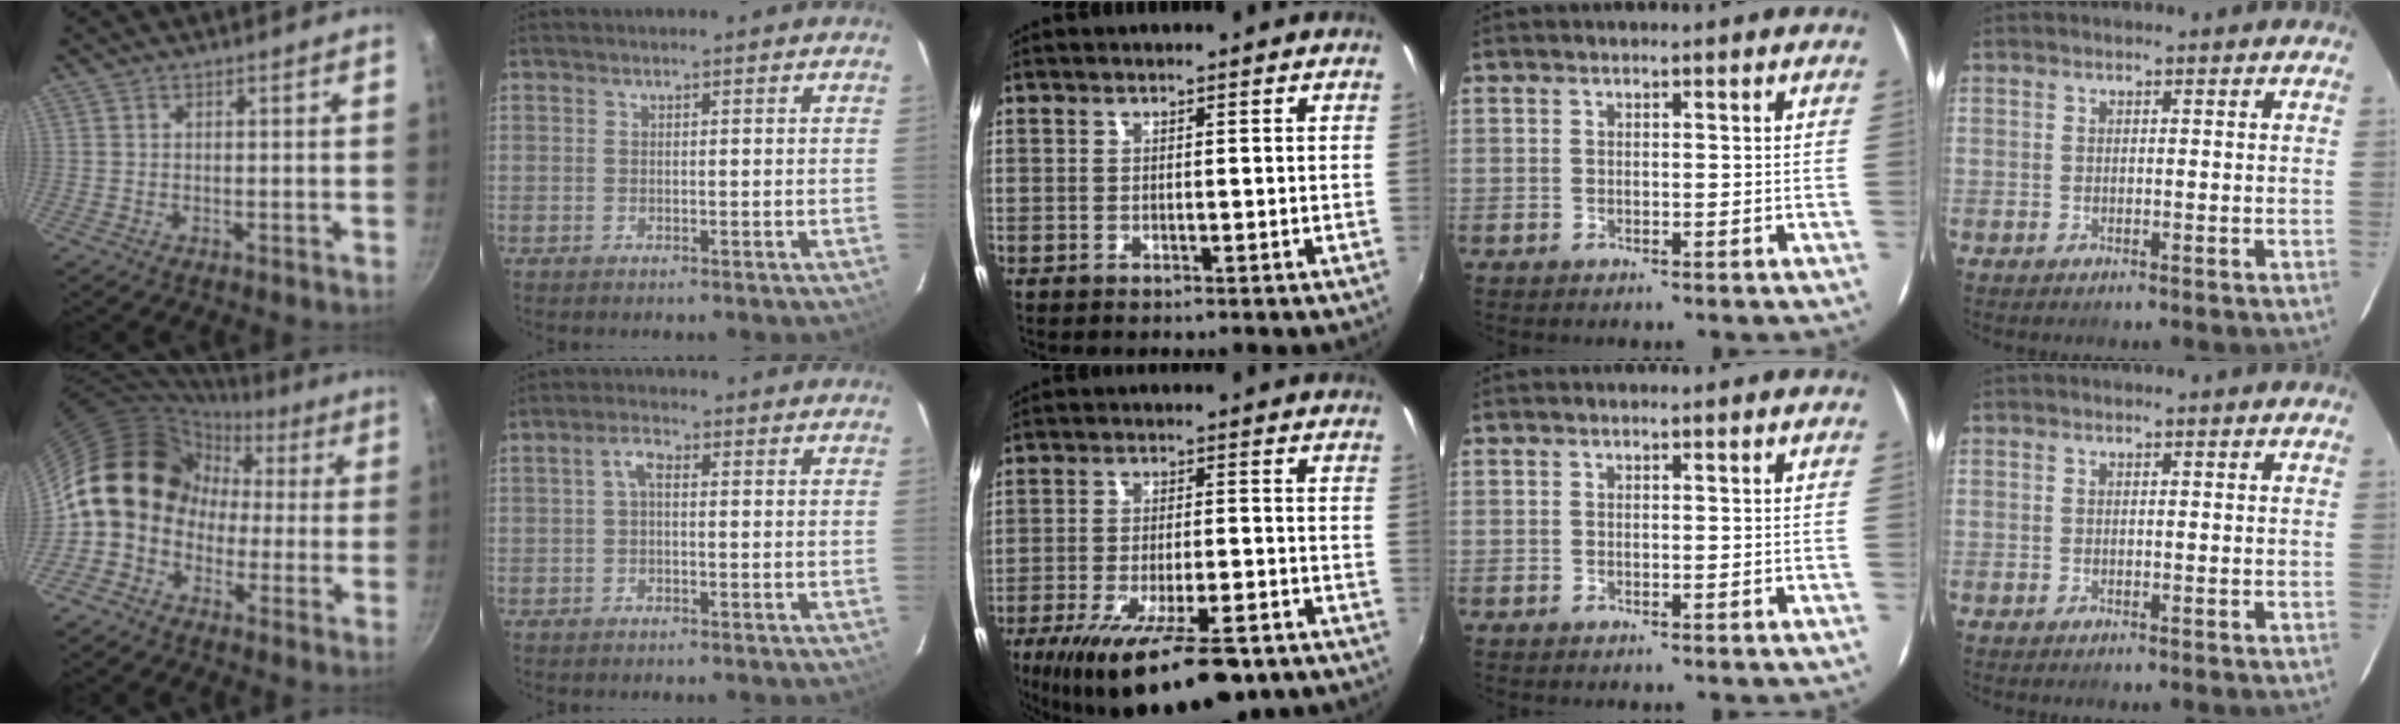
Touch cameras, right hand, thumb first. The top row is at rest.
{"thumb": {"total": 14.8, "force": [-1.1, 12.6, 7.7], "torque": [-0.082, 0.052, -0.042]}, "index": {"total": 2.5, "force": [-0.1, 1.2, 2.2], "torque": [-0.044, 0.012, 0.000]}, "middle": {"total": 19.3, "force": [-12.8, 5.7, 13.3], "torque": [-0.236, -0.047, -0.190]}}